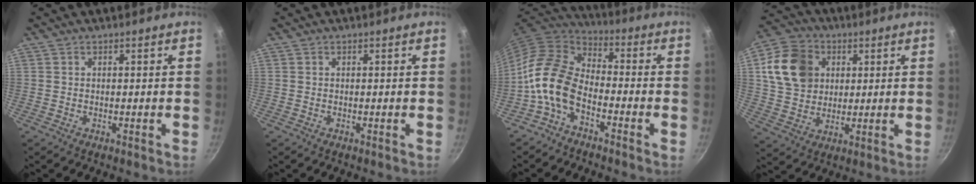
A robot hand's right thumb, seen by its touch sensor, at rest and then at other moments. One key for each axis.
{"total": 0.0}
{"total": 11.9, "fx": -5.1, "fy": 7.5, "fz": 7.7, "tx": -0.131, "ty": 0.052, "tz": -0.121}
{"total": 14.3, "fx": 3.8, "fy": 11.6, "fz": 7.5, "tx": -0.114, "ty": 0.002, "tz": 0.067}